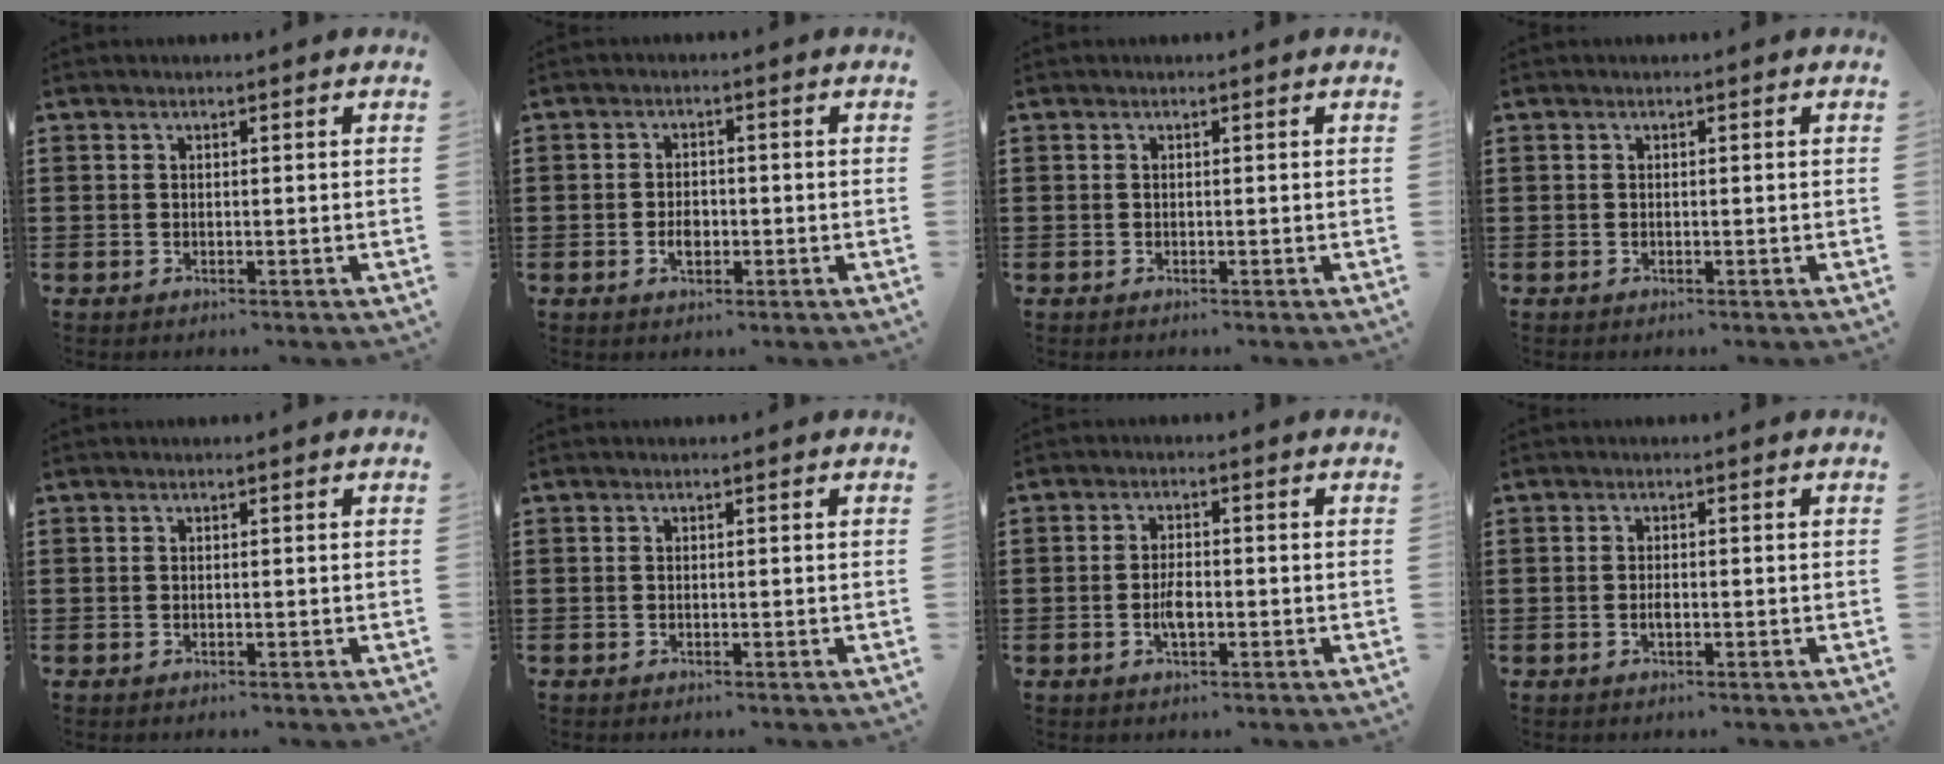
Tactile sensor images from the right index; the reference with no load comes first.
{"total": 2.6, "force": [-0.7, 1.6, 2.0], "torque": [-0.037, 0.003, -0.013]}
{"total": 0.0}
{"total": 0.0}
{"total": 0.0}
{"total": 0.0}
{"total": 3.2, "force": [-0.9, 1.2, 2.8], "torque": [-0.058, -0.001, -0.017]}
{"total": 1.3, "force": [-0.3, 0.5, 1.1], "torque": [-0.022, -0.003, -0.005]}